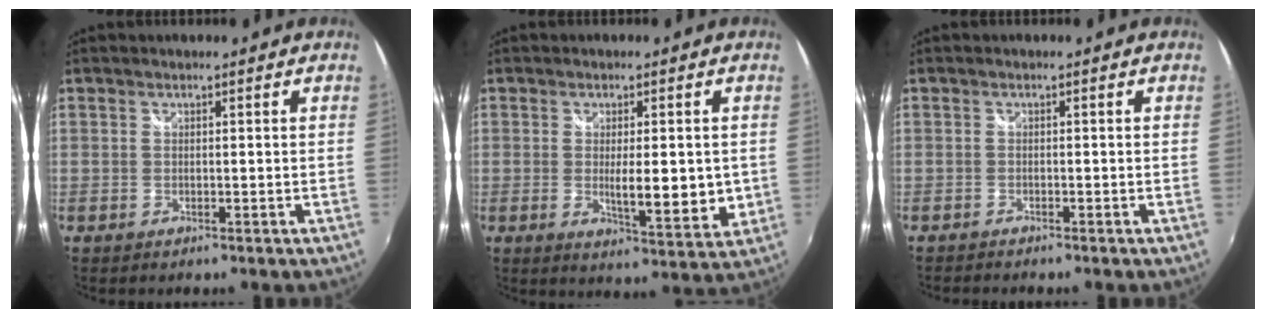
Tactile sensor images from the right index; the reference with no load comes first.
{"total": 9.1, "force": [-0.5, 2.6, 8.7], "torque": [-0.135, -0.021, 0.001]}
{"total": 1.5, "force": [-1.5, 0.2, 0.3], "torque": [-0.015, -0.008, -0.029]}